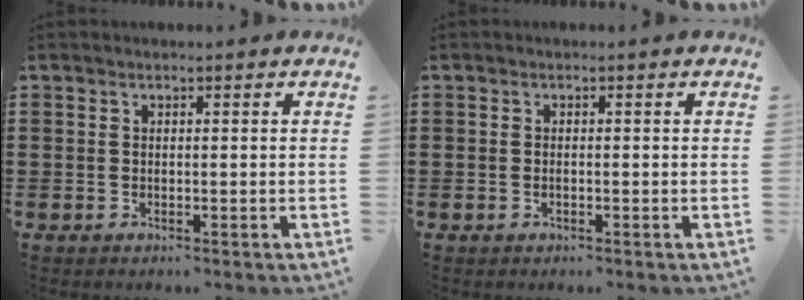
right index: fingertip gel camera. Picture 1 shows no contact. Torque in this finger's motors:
{"motor_torque": [0.00, 2.14, -0.02, -0.01]}